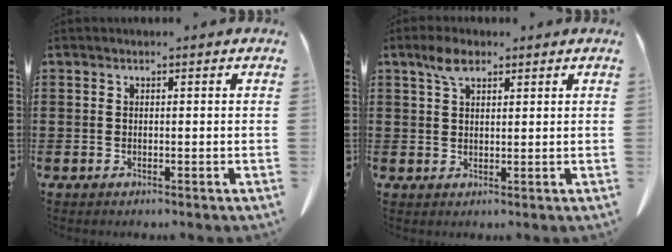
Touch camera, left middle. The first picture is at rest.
{"total": 3.8, "force": [2.3, 1.7, 2.5], "torque": [-0.056, 0.006, 0.042]}